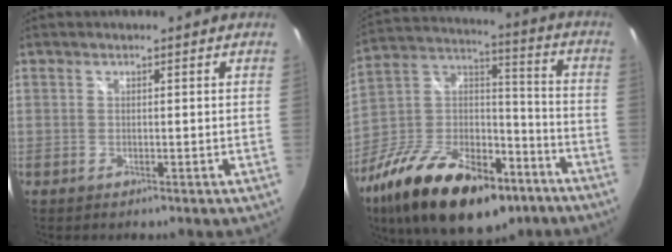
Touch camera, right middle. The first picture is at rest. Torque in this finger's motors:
{"motor_torque": [1.28, -0.86, 0.48, 0.21]}